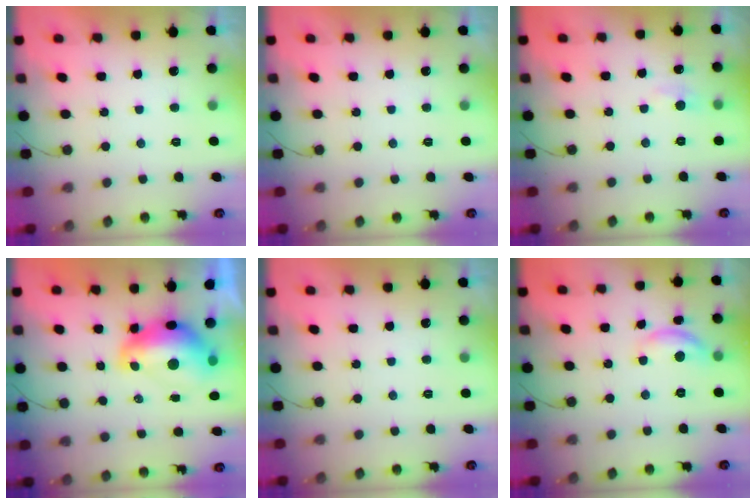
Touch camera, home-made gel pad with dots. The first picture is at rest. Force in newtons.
{"total": 0.0}
{"total": 4.9, "press": 4.8, "slide": 0.8}
{"total": 11.5, "press": 11.4, "slide": 1.2}
{"total": 0.0}
{"total": 9.5, "press": 9.5, "slide": 0.4}